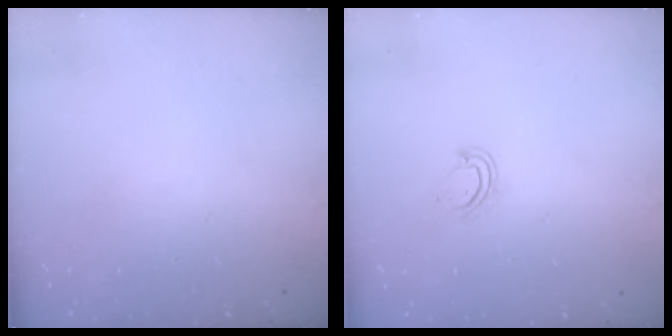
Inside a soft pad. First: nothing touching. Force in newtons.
{"total": 4.4, "press": 4.4, "slide": 0.2}